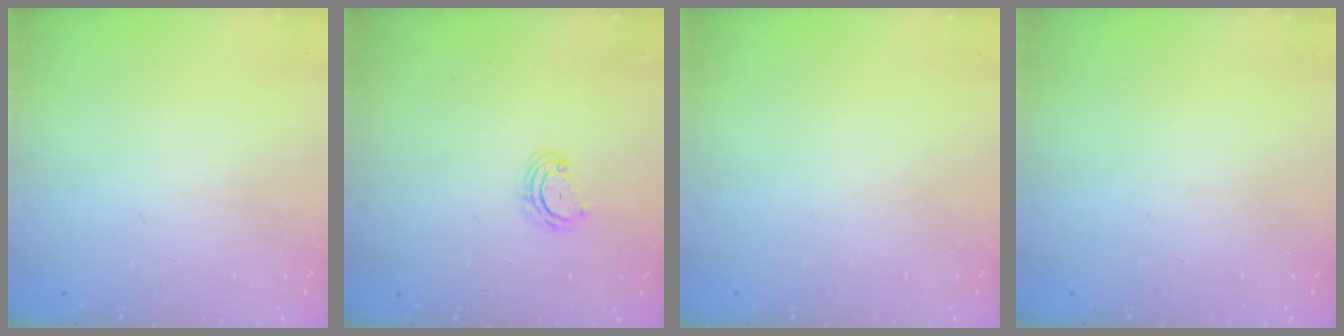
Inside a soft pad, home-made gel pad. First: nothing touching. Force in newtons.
{"total": 5.0, "press": 4.9, "slide": 0.4}
{"total": 0.0}
{"total": 0.0}